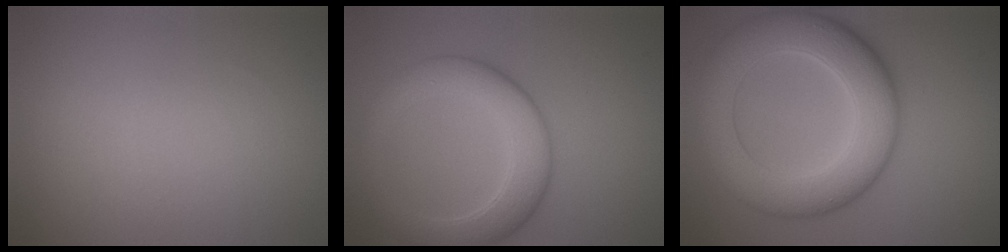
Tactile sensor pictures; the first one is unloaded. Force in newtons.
{"total": 5.8, "press": 5.8, "slide": 0.4}
{"total": 9.2, "press": 9.2, "slide": 0.2}